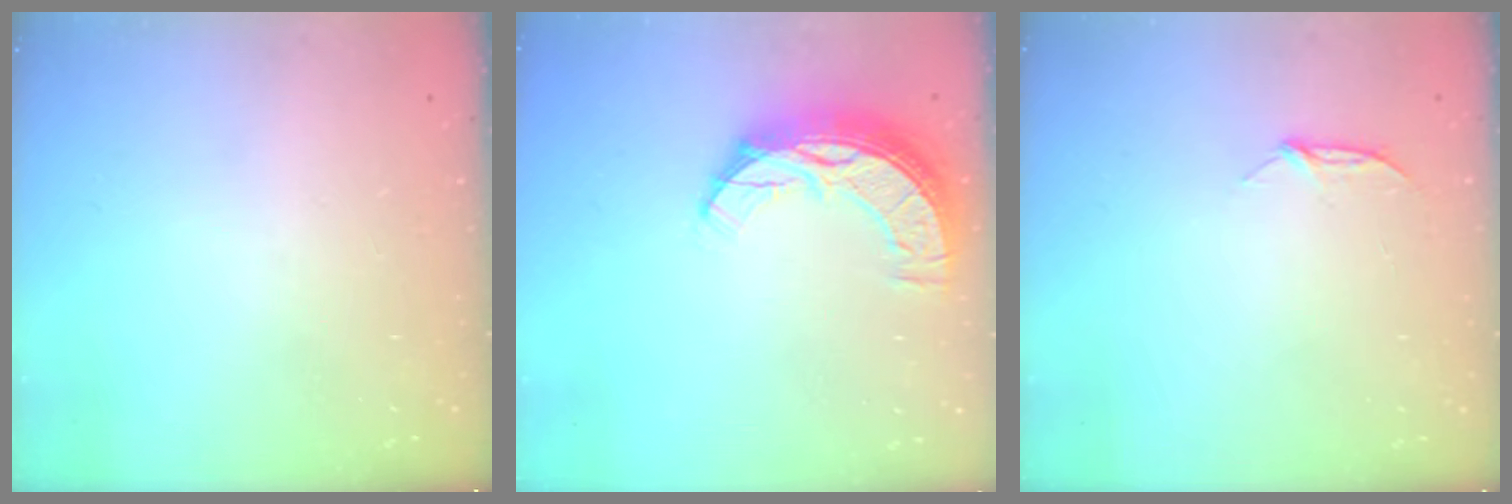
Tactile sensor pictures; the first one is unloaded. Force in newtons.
{"total": 10.4, "press": 10.3, "slide": 0.9}
{"total": 5.1, "press": 5.1, "slide": 0.6}